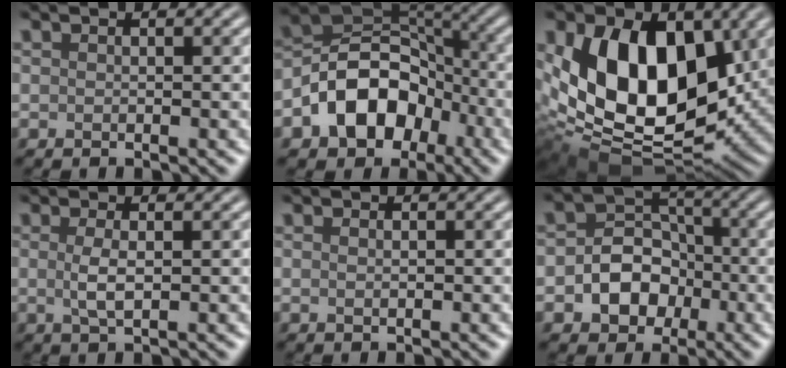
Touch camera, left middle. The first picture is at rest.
{"total": 9.3, "force": [-3.9, 6.5, 5.4], "torque": [-0.080, 0.004, -0.081]}
{"total": 15.0, "force": [2.0, 9.5, 11.4], "torque": [-0.194, -0.009, 0.026]}
{"total": 2.0, "force": [0.1, 0.6, 1.9], "torque": [-0.042, 0.001, 0.002]}
{"total": 0.7, "force": [0.1, 0.4, 0.6], "torque": [-0.012, 0.001, 0.003]}
{"total": 5.2, "force": [-1.4, 4.1, 2.8], "torque": [-0.022, 0.003, -0.034]}